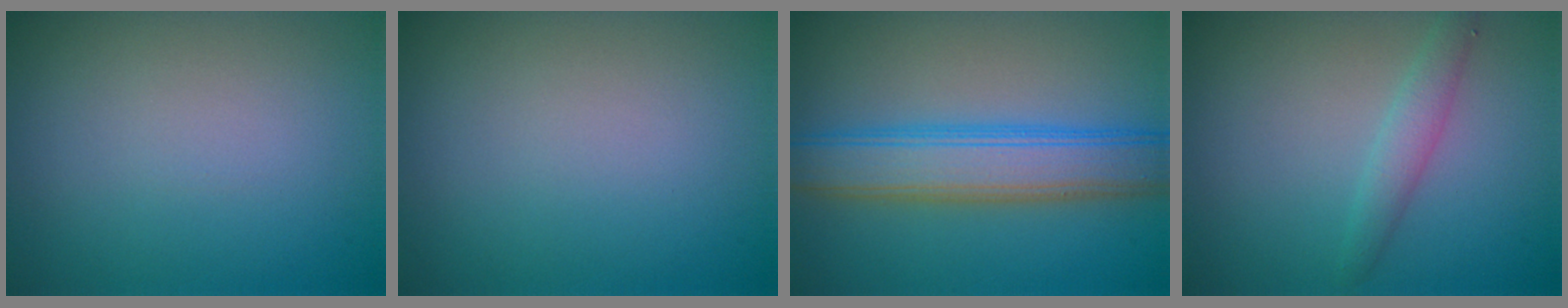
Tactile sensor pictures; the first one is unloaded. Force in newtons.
{"total": 0.0}
{"total": 6.4, "press": 6.4, "slide": 0.3}
{"total": 1.9, "press": 1.9, "slide": 0.1}